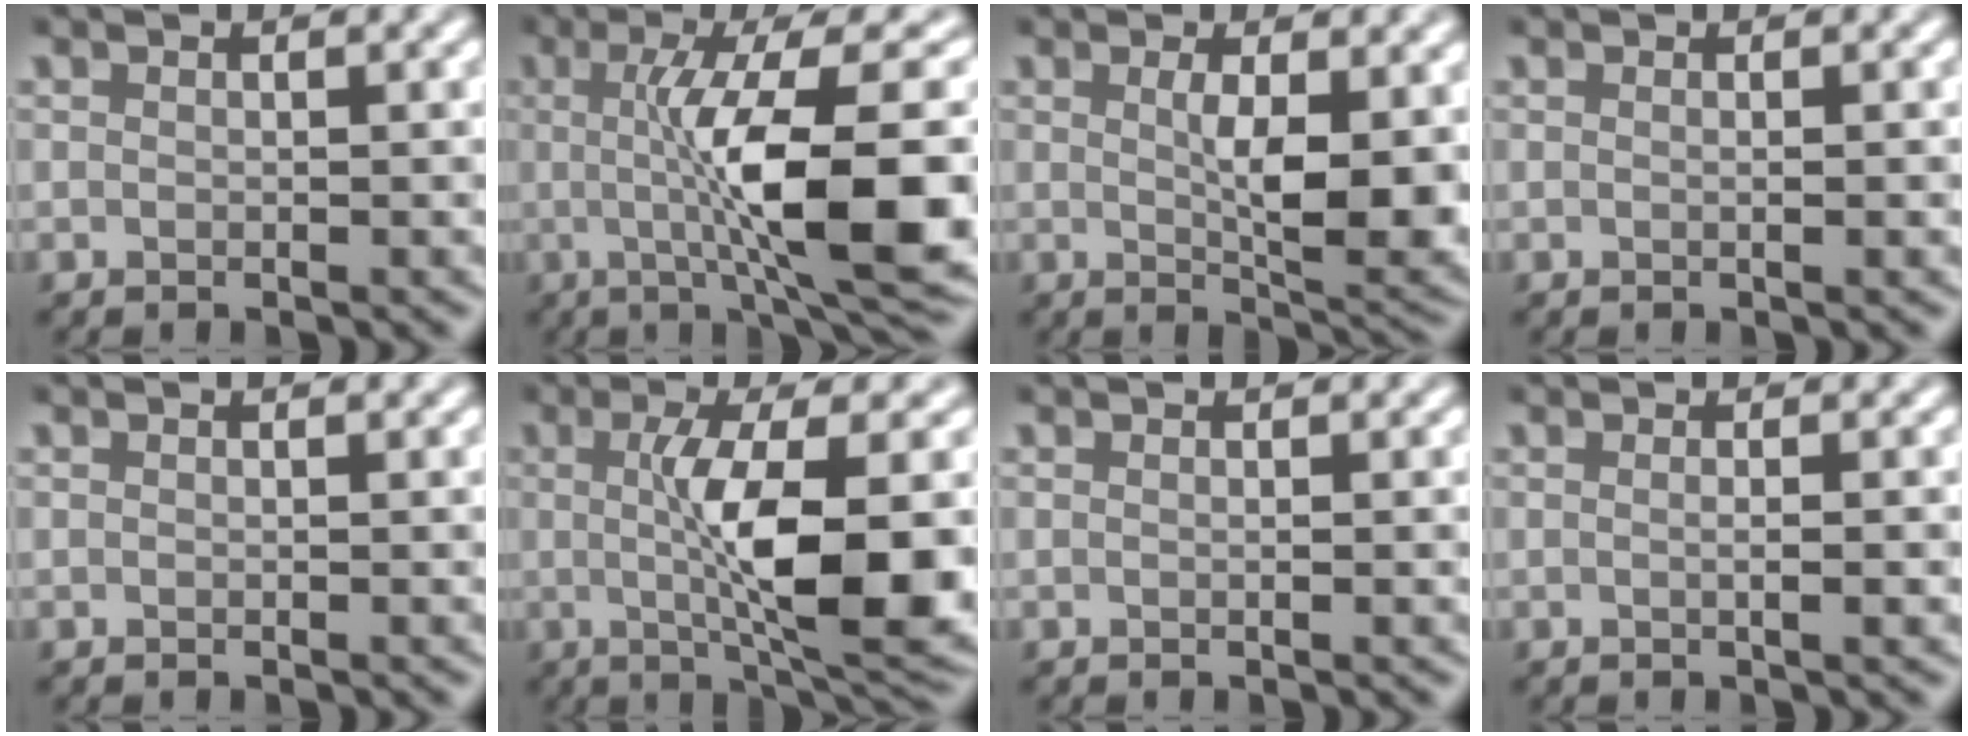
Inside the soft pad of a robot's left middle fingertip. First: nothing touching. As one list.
[{"total": 12.1, "force": [-0.5, 2.9, 11.7], "torque": [-0.171, -0.005, -0.005]}, {"total": 5.5, "force": [0.7, 1.6, 5.2], "torque": [-0.085, -0.010, 0.018]}, {"total": 0.8, "force": [0.0, 0.3, 0.8], "torque": [-0.006, 0.003, -0.003]}, {"total": 0.0}, {"total": 9.5, "force": [-0.3, 2.3, 9.2], "torque": [-0.144, -0.011, 0.002]}, {"total": 0.5, "force": [0.0, 0.1, 0.5], "torque": [-0.003, 0.002, -0.001]}, {"total": 1.8, "force": [0.0, 0.5, 1.7], "torque": [-0.017, 0.000, -0.007]}]